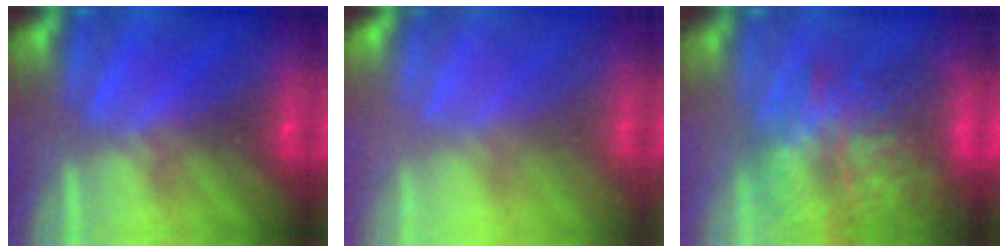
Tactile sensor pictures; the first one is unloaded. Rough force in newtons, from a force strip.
{"total": 2.2}
{"total": 8.1}